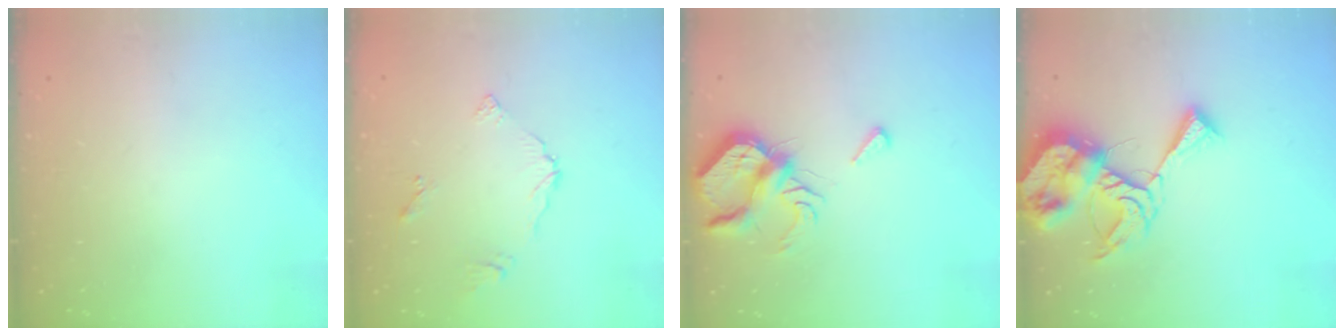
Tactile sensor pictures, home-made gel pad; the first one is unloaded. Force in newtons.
{"total": 5.1, "press": 5.1, "slide": 0.6}
{"total": 6.9, "press": 6.8, "slide": 1.0}
{"total": 13.1, "press": 13.0, "slide": 1.4}